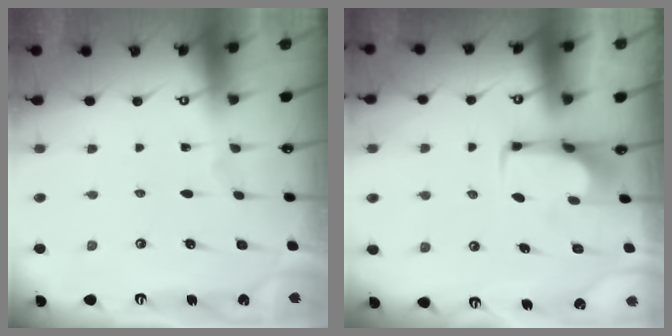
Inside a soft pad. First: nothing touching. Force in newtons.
{"total": 2.0, "press": 2.0, "slide": 0.2}